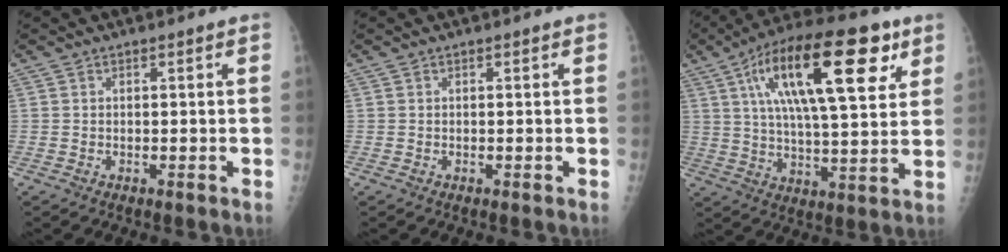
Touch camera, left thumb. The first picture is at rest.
{"total": 0.0}
{"total": 23.5, "force": [9.5, 8.3, 19.9], "torque": [-0.319, -0.001, 0.149]}